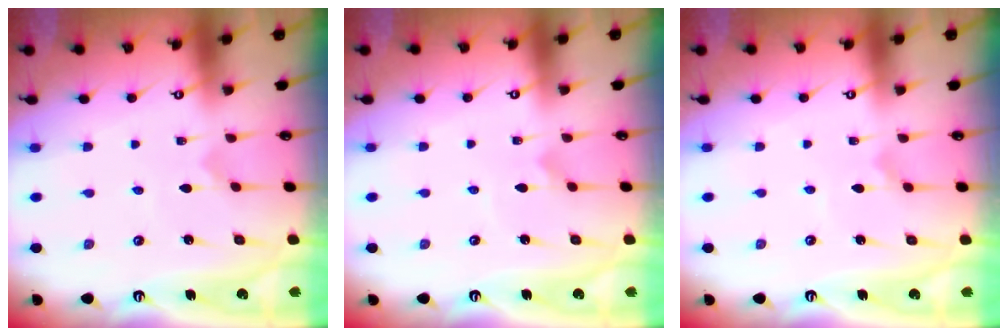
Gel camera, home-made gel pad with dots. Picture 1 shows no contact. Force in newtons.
{"total": 1.7, "press": 1.7, "slide": 0.1}
{"total": 1.0, "press": 1.0, "slide": 0.1}